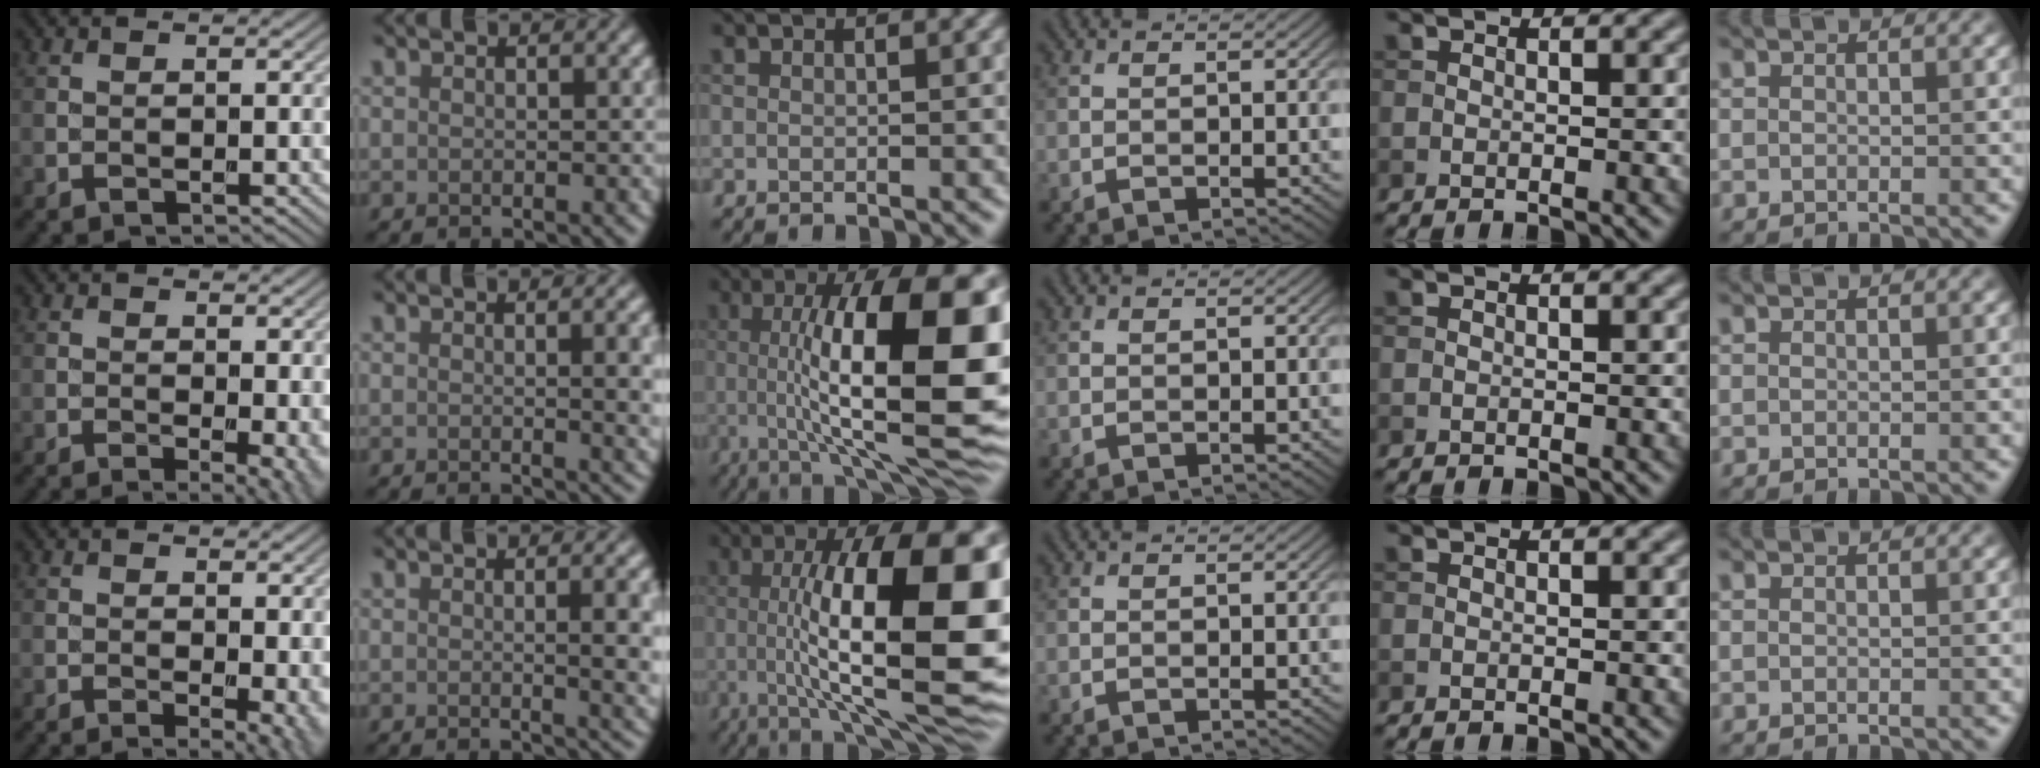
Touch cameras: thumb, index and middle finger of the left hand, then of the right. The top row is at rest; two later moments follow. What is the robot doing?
{"motion": "screw", "object": "dispenser bottle"}